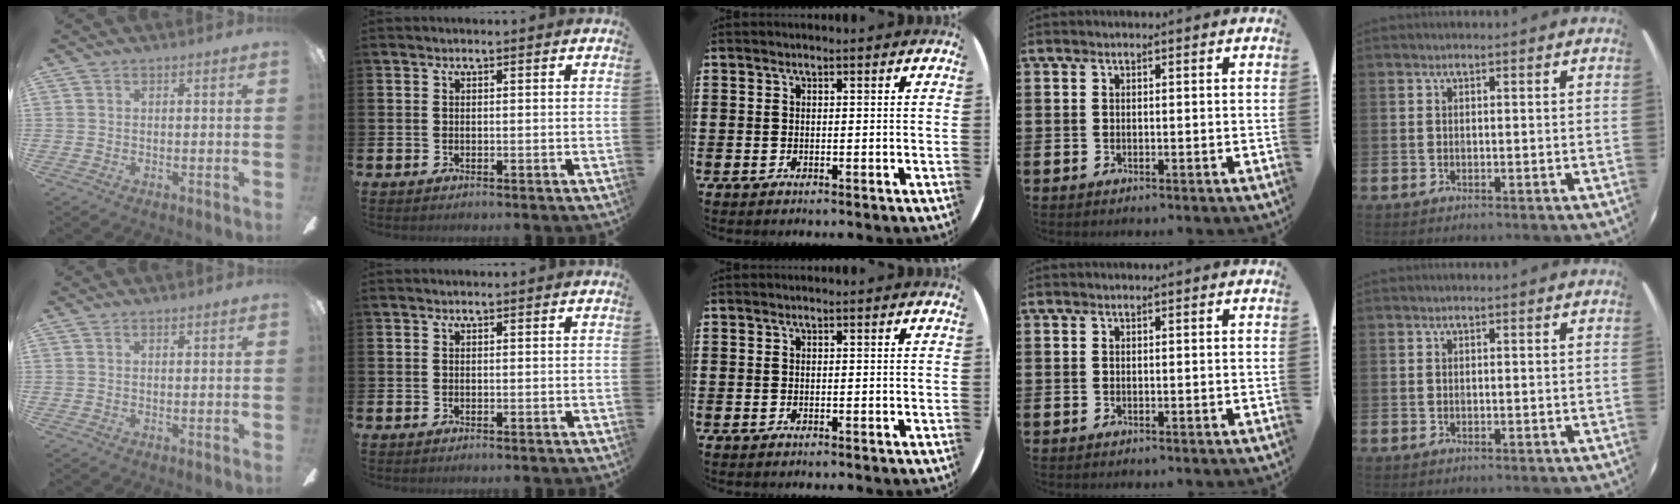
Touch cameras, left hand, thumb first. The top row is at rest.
{"thumb": {"total": 0.7, "force": [0.6, 0.2, 0.3], "torque": [-0.007, 0.001, 0.010]}}